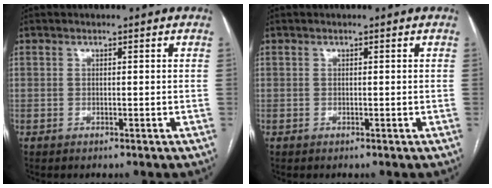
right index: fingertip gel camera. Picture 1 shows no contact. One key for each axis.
{"total": 0.0}